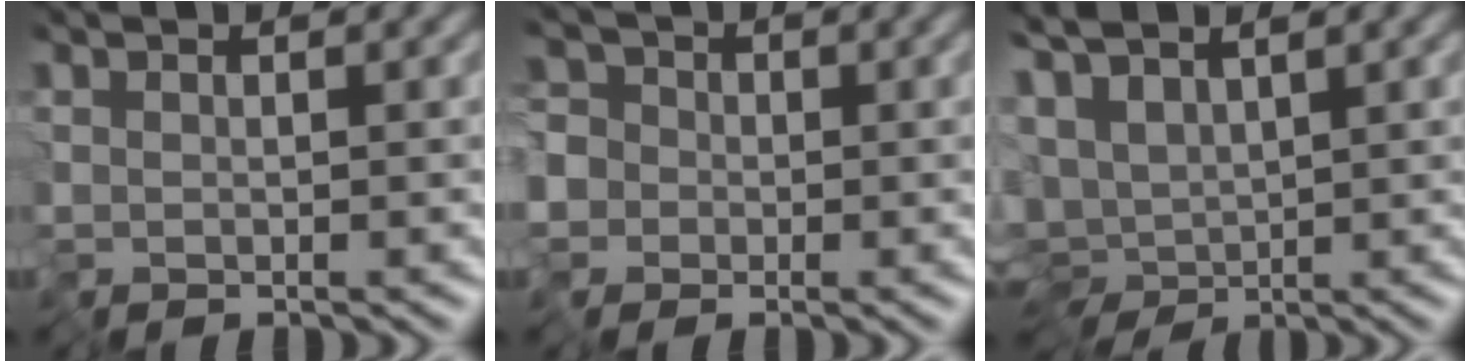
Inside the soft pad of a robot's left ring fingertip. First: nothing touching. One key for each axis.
{"total": 5.3, "fx": -0.4, "fy": 5.1, "fz": 1.4, "tx": -0.026, "ty": 0.024, "tz": -0.035}
{"total": 5.2, "fx": 0.7, "fy": 3.0, "fz": 4.2, "tx": -0.076, "ty": -0.005, "tz": 0.023}